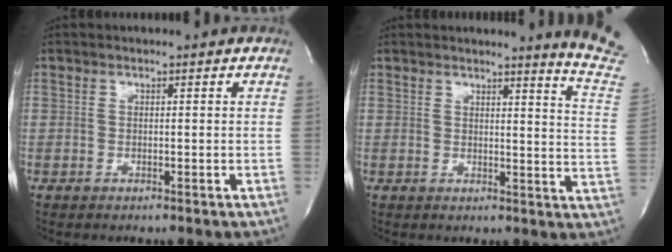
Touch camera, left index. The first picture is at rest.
{"total": 10.4, "force": [9.8, -2.0, 2.7], "torque": [-0.029, -0.112, 0.087]}